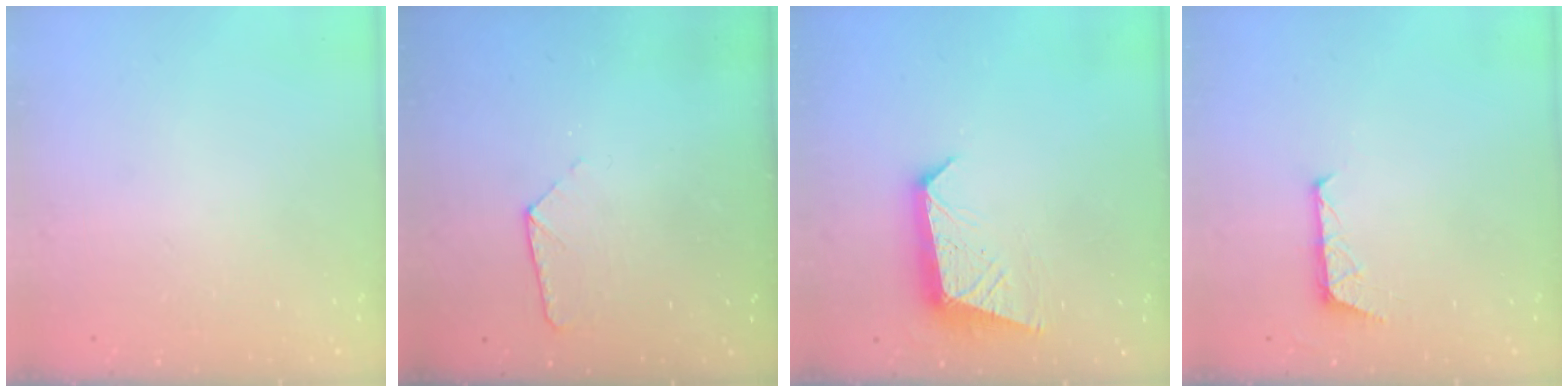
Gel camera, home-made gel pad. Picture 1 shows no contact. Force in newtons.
{"total": 6.8, "press": 6.8, "slide": 0.5}
{"total": 10.1, "press": 10.1, "slide": 0.6}
{"total": 4.7, "press": 4.7, "slide": 0.4}